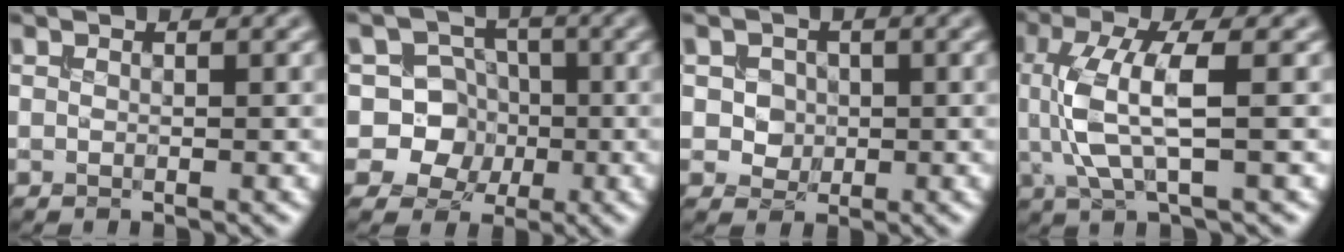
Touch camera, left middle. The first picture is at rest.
{"total": 7.4, "force": [-0.9, 7.1, 1.8], "torque": [-0.018, 0.031, -0.051]}
{"total": 2.4, "force": [0.5, 2.1, 1.0], "torque": [-0.014, 0.003, 0.013]}
{"total": 5.2, "force": [0.4, 1.5, 4.9], "torque": [-0.116, -0.001, 0.012]}